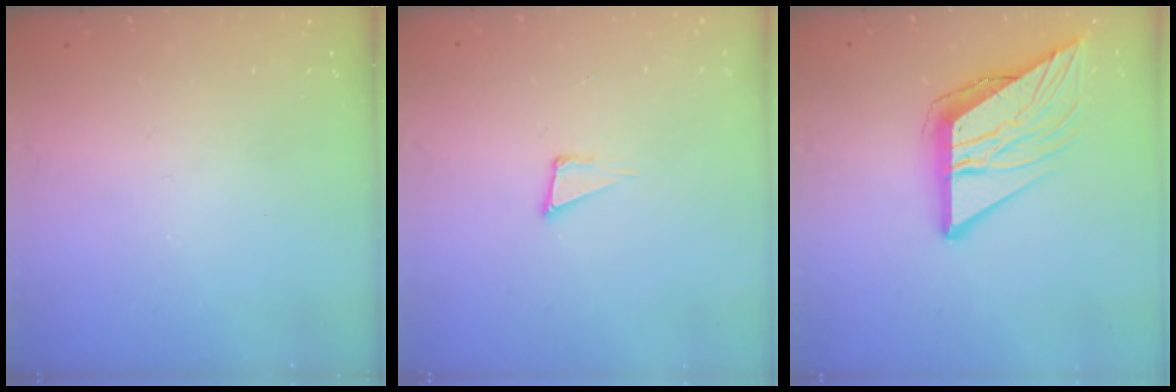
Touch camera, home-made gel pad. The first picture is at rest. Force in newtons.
{"total": 4.0, "press": 2.7, "slide": 2.9}
{"total": 13.7, "press": 13.6, "slide": 1.6}